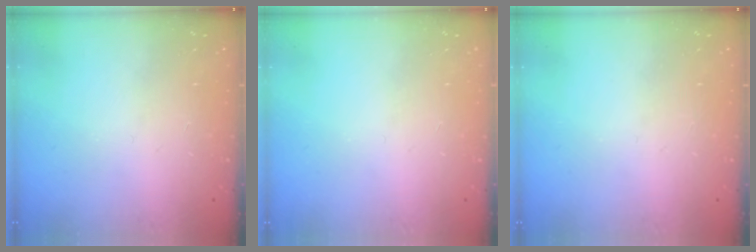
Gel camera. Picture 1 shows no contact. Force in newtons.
{"total": 0.0}
{"total": 0.0}